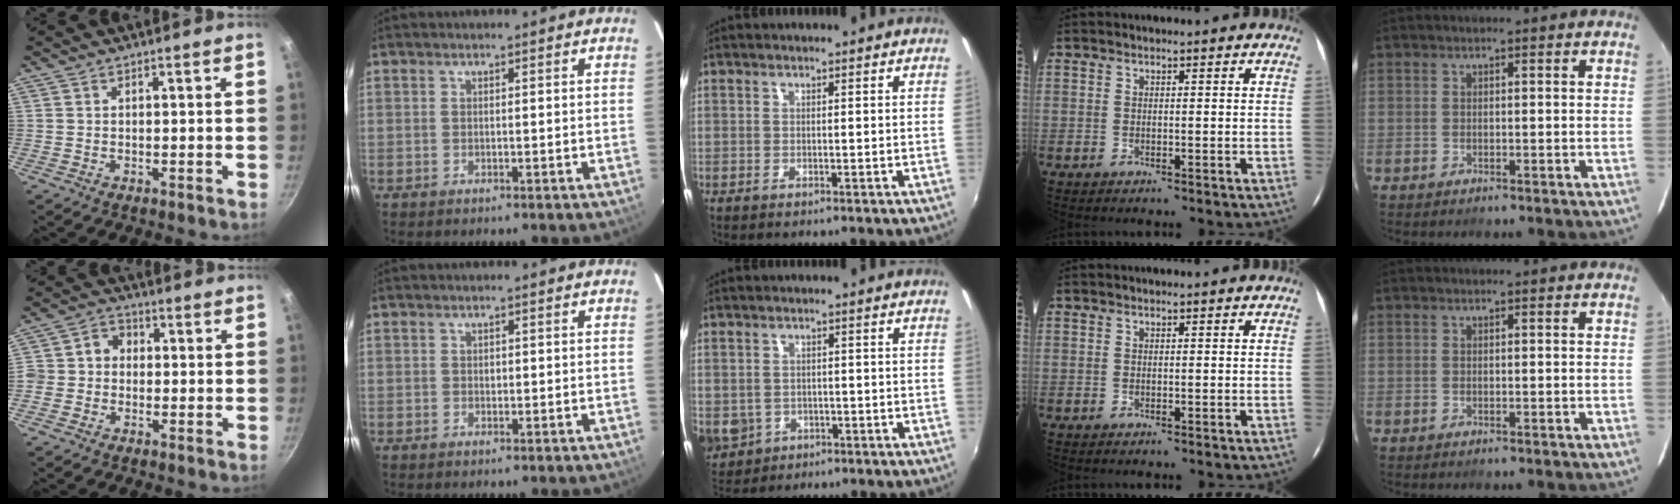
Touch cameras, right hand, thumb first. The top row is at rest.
{"thumb": {"total": 4.7, "force": [-0.5, 4.3, 2.0], "torque": [-0.005, 0.011, -0.025]}, "index": {"total": 0.6, "force": [0.0, 0.6, 0.2], "torque": [-0.002, 0.002, 0.001]}, "middle": {"total": 7.8, "force": [-1.8, 6.8, 3.3], "torque": [-0.085, -0.010, -0.015]}}